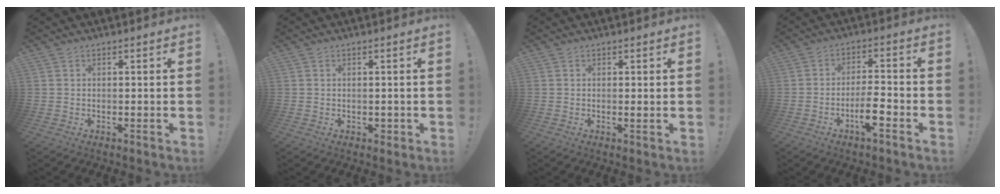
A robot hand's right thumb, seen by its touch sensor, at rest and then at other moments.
{"total": 1.1, "force": [-0.2, 1.0, 0.5], "torque": [0.001, 0.000, -0.004]}
{"total": 0.7, "force": [0.3, -0.1, 0.7], "torque": [0.002, -0.006, 0.002]}
{"total": 8.4, "force": [-3.9, 1.9, 7.2], "torque": [-0.128, 0.014, -0.069]}